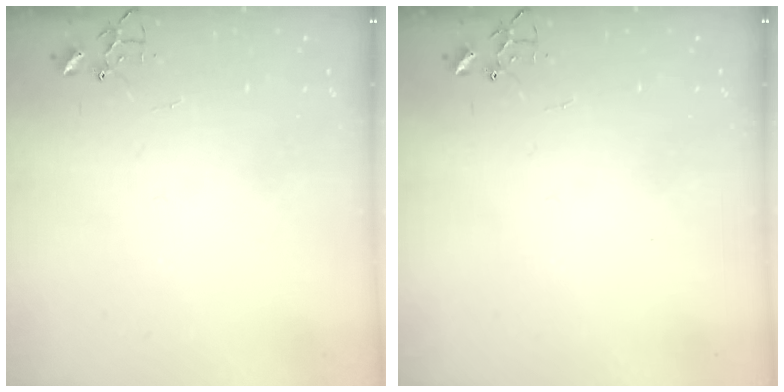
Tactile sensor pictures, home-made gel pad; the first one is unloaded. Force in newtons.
{"total": 0.0}